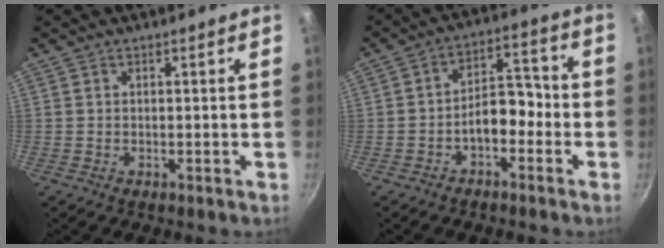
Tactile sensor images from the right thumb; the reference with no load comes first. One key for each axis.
{"total": 7.5, "fx": -3.0, "fy": 4.3, "fz": 5.4, "tx": -0.048, "ty": 0.048, "tz": -0.054}